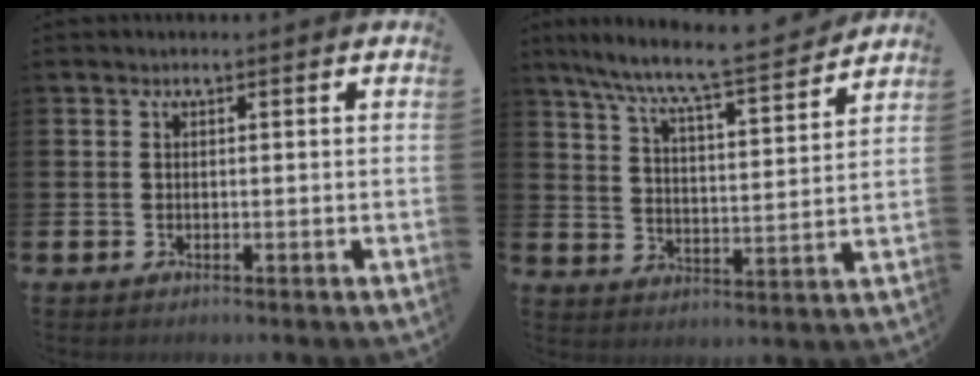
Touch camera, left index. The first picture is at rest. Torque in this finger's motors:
{"motor_torque": [0.61, -0.69, 0.27, 0.09]}